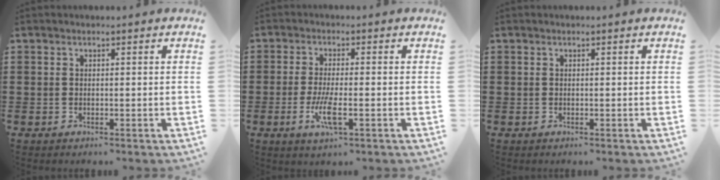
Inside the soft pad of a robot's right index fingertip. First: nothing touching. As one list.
[{"total": 5.1, "force": [-1.8, 0.9, 4.7], "torque": [-0.104, -0.016, -0.037]}, {"total": 0.0}]